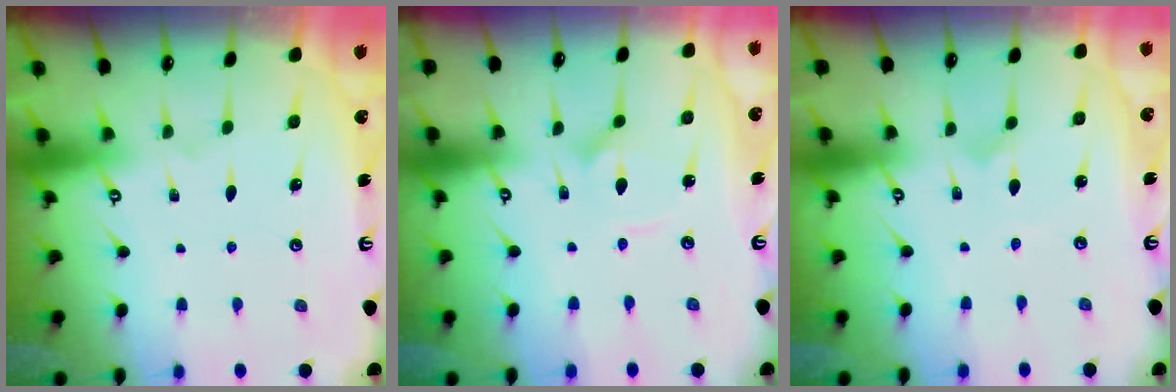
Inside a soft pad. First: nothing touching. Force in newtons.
{"total": 3.9, "press": 3.8, "slide": 0.4}
{"total": 0.0}